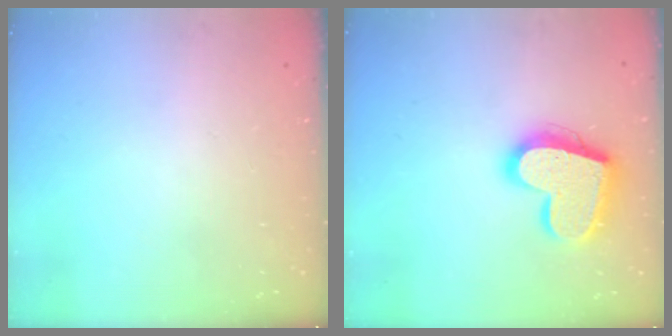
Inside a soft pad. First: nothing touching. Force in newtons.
{"total": 20.3, "press": 20.3, "slide": 1.5}